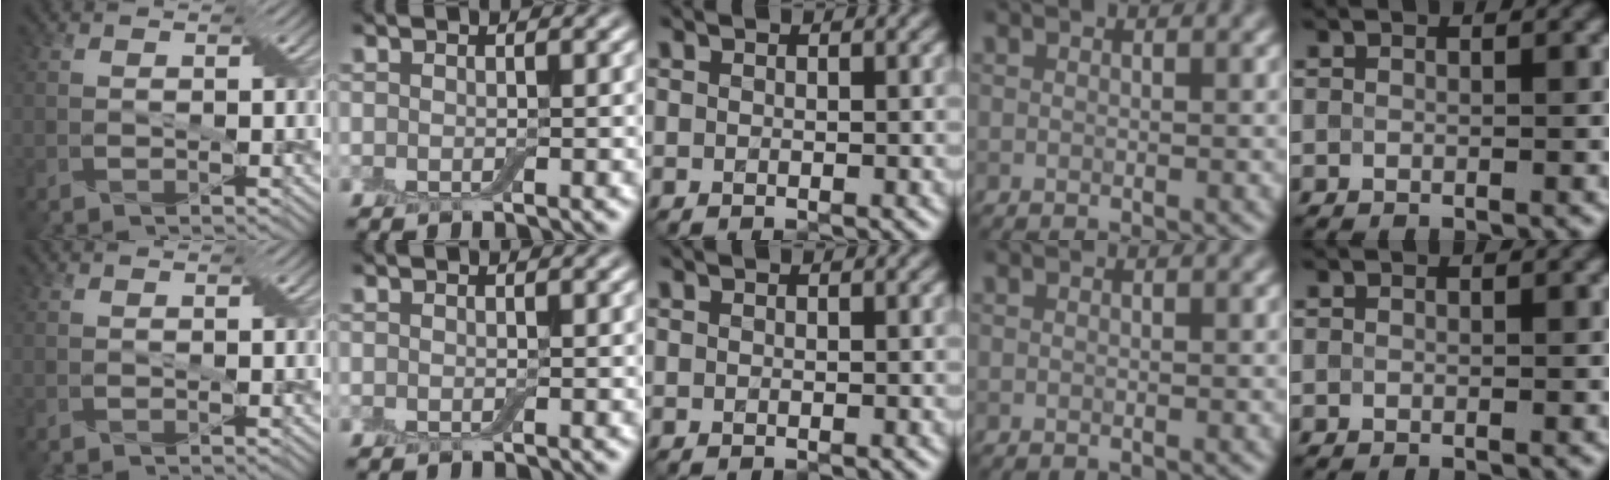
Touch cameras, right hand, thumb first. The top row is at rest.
{}